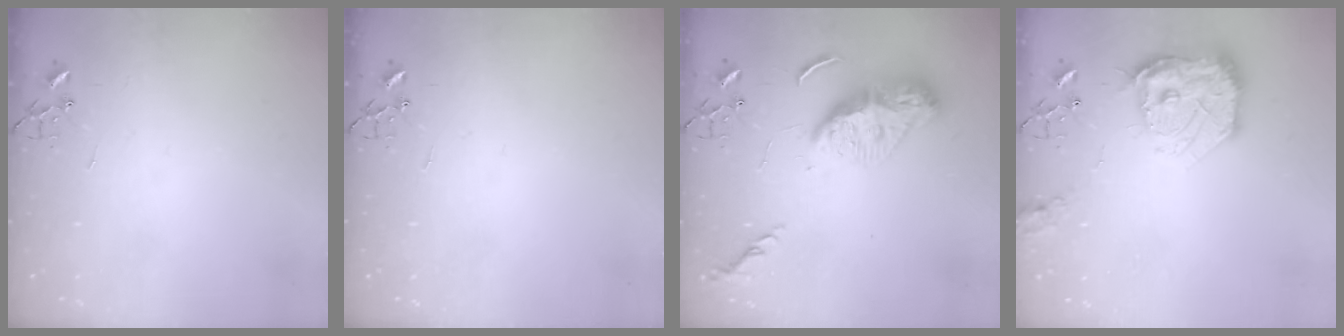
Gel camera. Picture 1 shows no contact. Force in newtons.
{"total": 0.0}
{"total": 12.4, "press": 12.3, "slide": 0.8}
{"total": 18.7, "press": 18.6, "slide": 1.8}